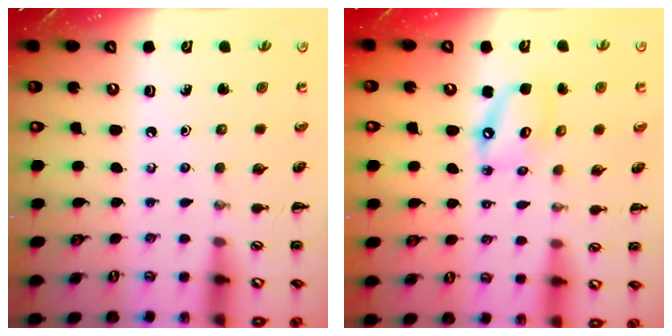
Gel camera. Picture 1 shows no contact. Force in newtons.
{"total": 8.2, "press": 8.1, "slide": 1.7}